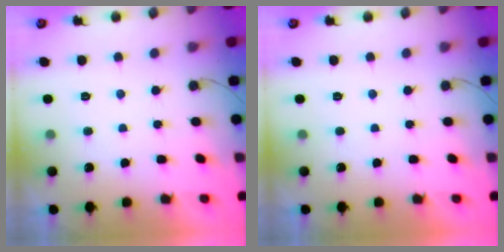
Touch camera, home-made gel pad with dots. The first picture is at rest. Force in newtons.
{"total": 0.0}